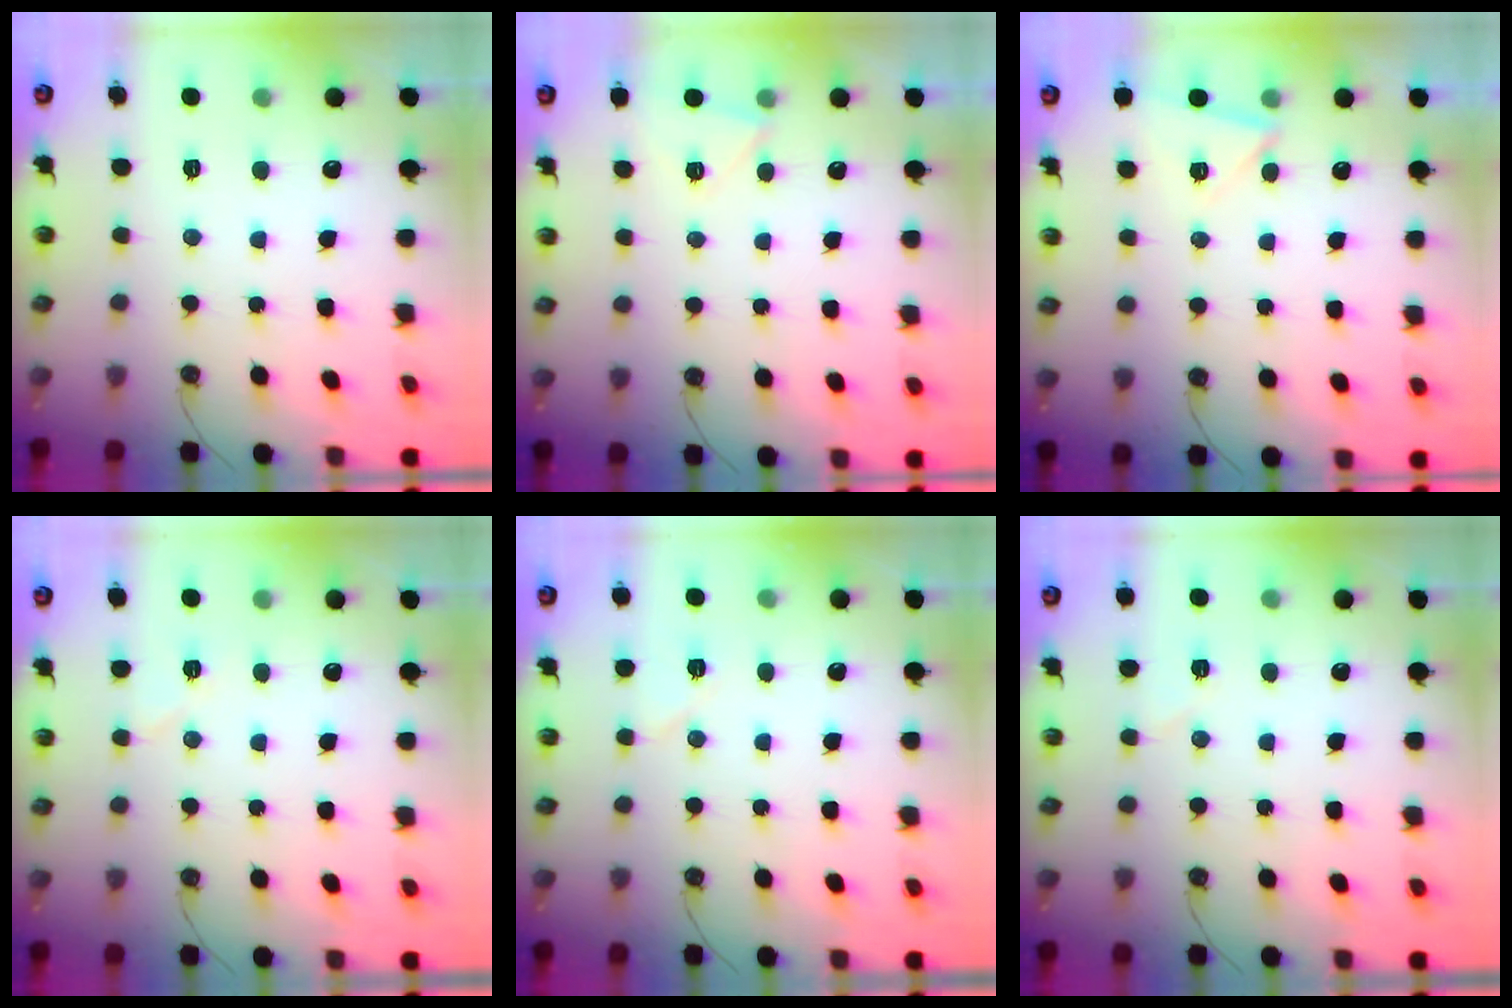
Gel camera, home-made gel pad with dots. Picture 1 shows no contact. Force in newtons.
{"total": 3.8, "press": 3.8, "slide": 0.7}
{"total": 4.2, "press": 4.0, "slide": 1.5}
{"total": 5.2, "press": 4.9, "slide": 1.7}
{"total": 7.3, "press": 6.4, "slide": 3.6}
{"total": 4.3, "press": 4.3, "slide": 0.4}